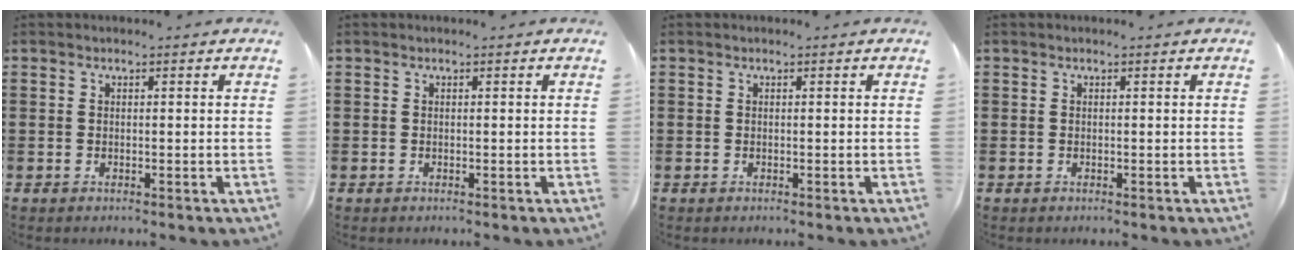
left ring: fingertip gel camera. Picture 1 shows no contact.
{"total": 0.0}
{"total": 0.0}
{"total": 0.0}